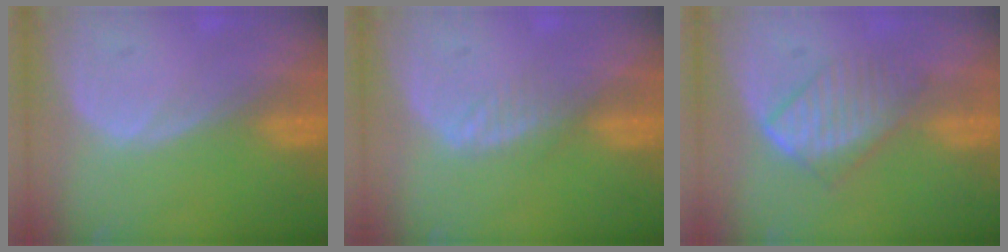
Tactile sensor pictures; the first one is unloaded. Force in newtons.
{"total": 2.0, "press": 2.0, "slide": 0.2}
{"total": 5.9, "press": 5.6, "slide": 1.7}